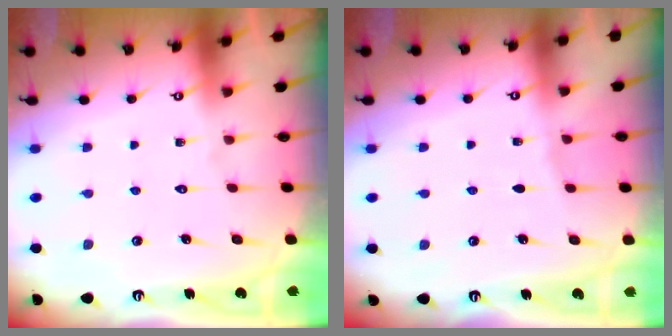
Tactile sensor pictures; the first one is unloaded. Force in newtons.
{"total": 1.8, "press": 1.8, "slide": 0.3}